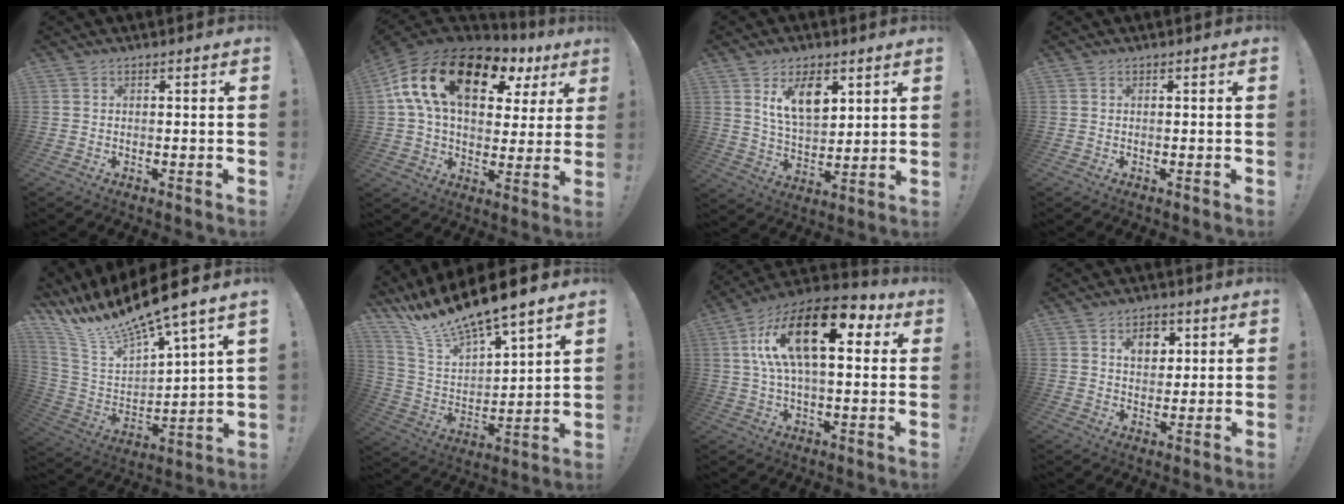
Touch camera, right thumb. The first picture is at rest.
{"total": 21.0, "force": [9.0, 11.4, 15.1], "torque": [-0.263, -0.026, 0.157]}
{"total": 12.5, "force": [6.3, 7.5, 7.8], "torque": [-0.117, -0.025, 0.118]}
{"total": 0.0}
{"total": 14.7, "force": [11.5, 2.7, 8.7], "torque": [-0.164, -0.088, 0.191]}
{"total": 13.0, "force": [11.6, 2.1, 5.6], "torque": [-0.126, -0.098, 0.199]}
{"total": 21.7, "force": [6.2, 9.1, 18.7], "torque": [-0.333, -0.022, 0.095]}
{"total": 7.6, "force": [3.5, 5.9, 3.4], "torque": [-0.036, -0.014, 0.060]}